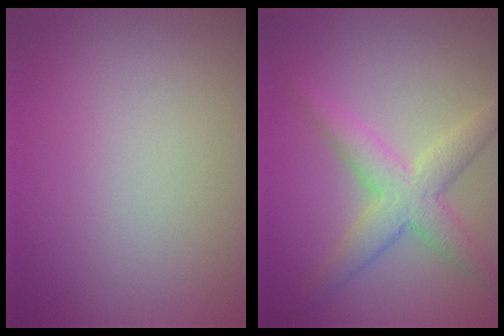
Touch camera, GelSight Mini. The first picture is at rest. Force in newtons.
{"total": 4.4, "press": 4.4, "slide": 0.2}